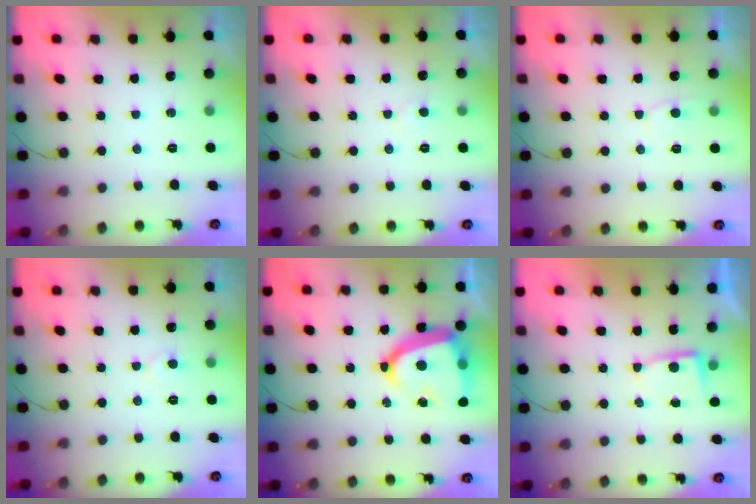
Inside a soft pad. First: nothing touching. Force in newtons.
{"total": 3.9, "press": 3.9, "slide": 0.5}
{"total": 4.7, "press": 4.7, "slide": 0.6}
{"total": 5.1, "press": 5.1, "slide": 0.4}
{"total": 17.3, "press": 17.2, "slide": 1.6}
{"total": 2.9, "press": 2.9, "slide": 0.4}